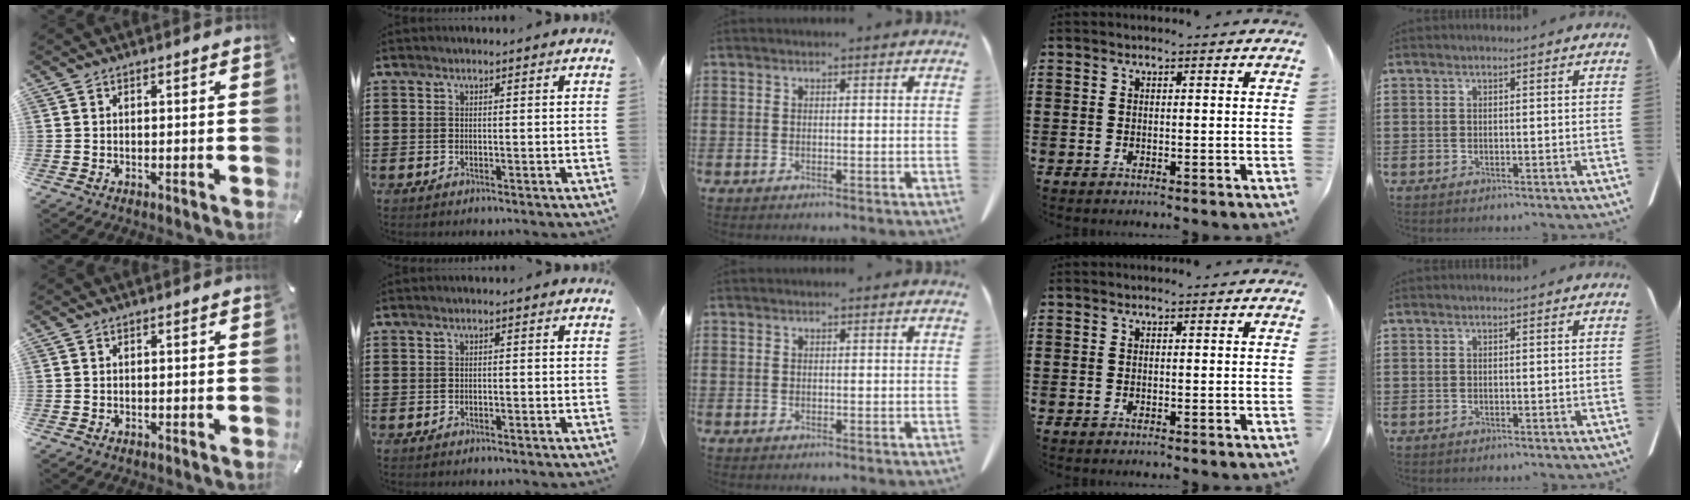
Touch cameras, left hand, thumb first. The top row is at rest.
{"index": {"total": 0.6, "force": [-0.5, 0.2, 0.2], "torque": [-0.008, -0.002, -0.010]}}